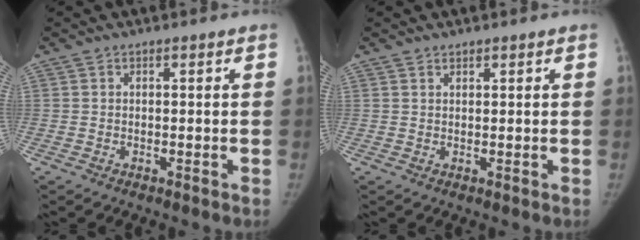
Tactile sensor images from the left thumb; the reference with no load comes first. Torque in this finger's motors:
{"motor_torque": [-0.20, -0.06, -0.09, -0.06, 0.01]}